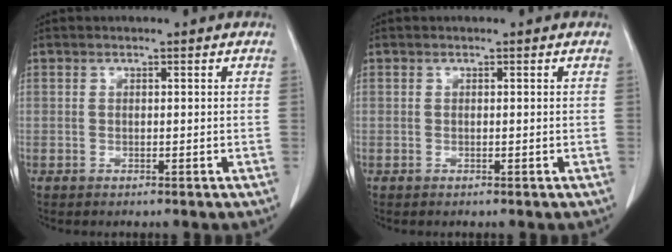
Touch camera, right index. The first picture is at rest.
{"total": 0.0}